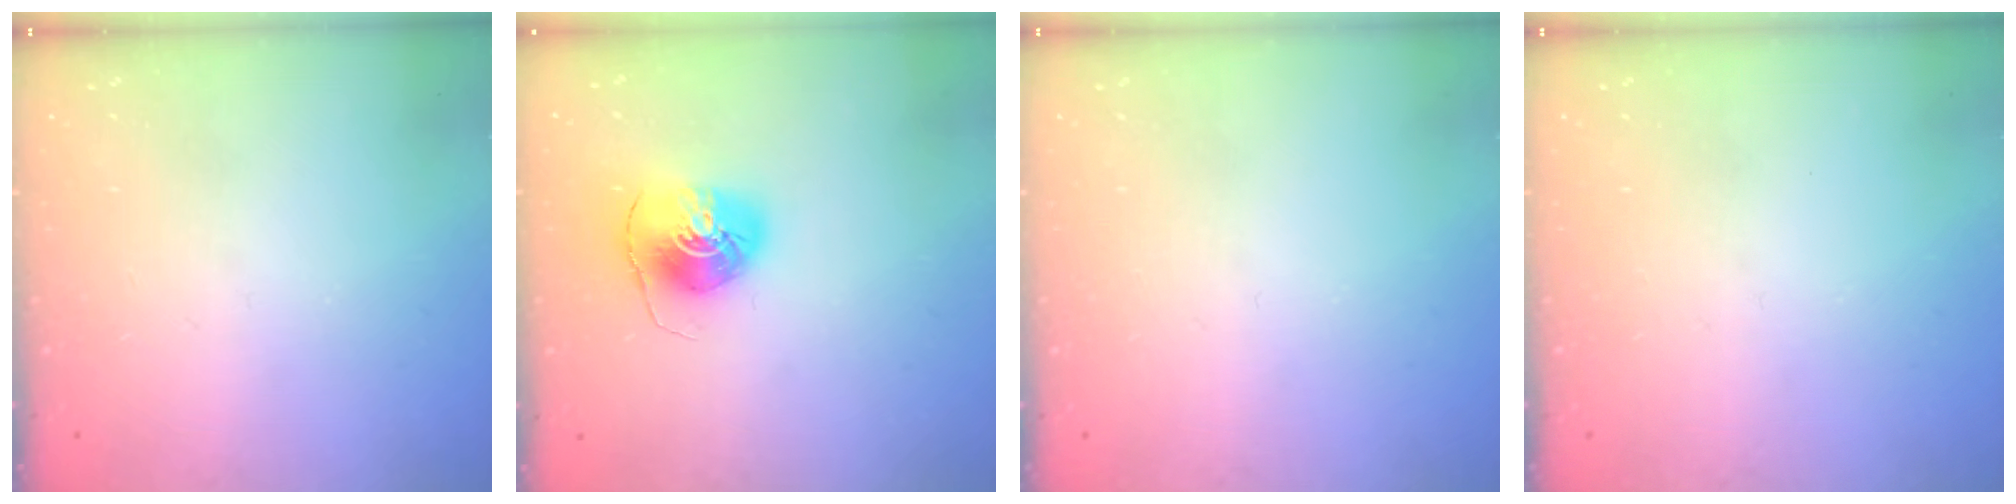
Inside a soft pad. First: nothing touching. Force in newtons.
{"total": 7.7, "press": 7.7, "slide": 0.7}
{"total": 0.0}
{"total": 0.0}